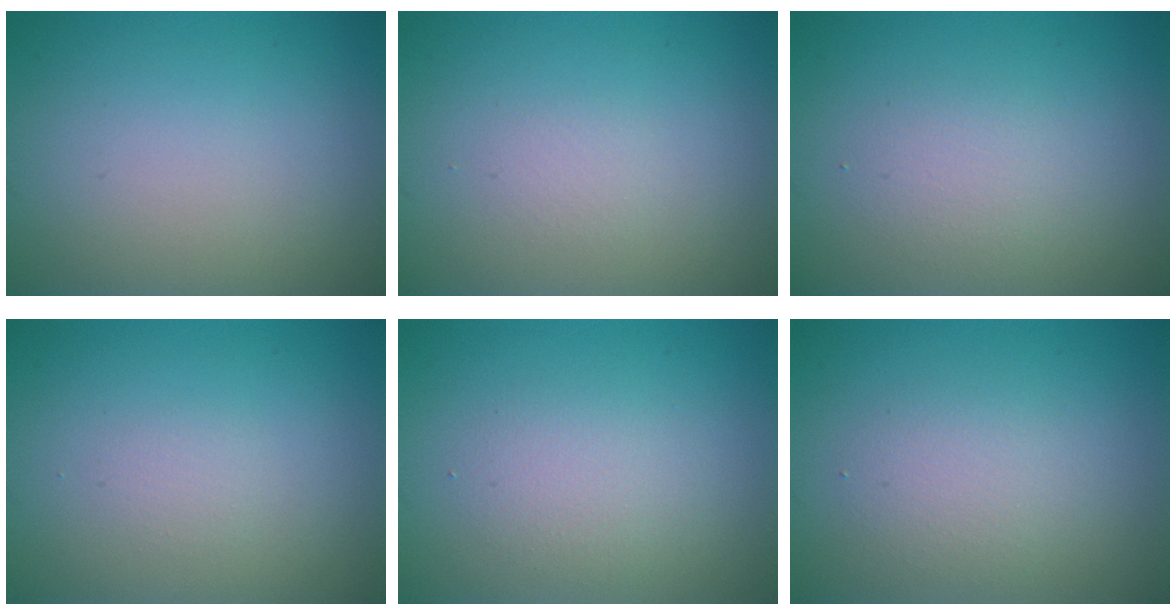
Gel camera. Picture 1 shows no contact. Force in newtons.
{"total": 0.7, "press": 0.7, "slide": 0.0}
{"total": 1.8, "press": 1.8, "slide": 0.0}
{"total": 0.8, "press": 0.8, "slide": 0.0}
{"total": 2.1, "press": 2.1, "slide": 0.2}
{"total": 2.3, "press": 2.3, "slide": 0.1}